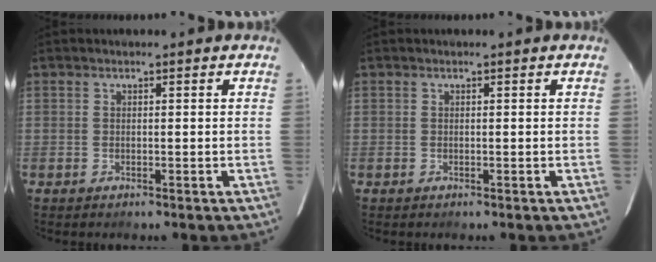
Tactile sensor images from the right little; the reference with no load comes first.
{"total": 0.0}